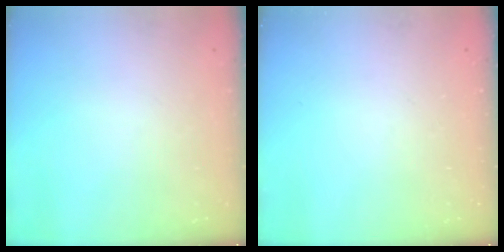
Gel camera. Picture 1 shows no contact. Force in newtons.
{"total": 0.0}